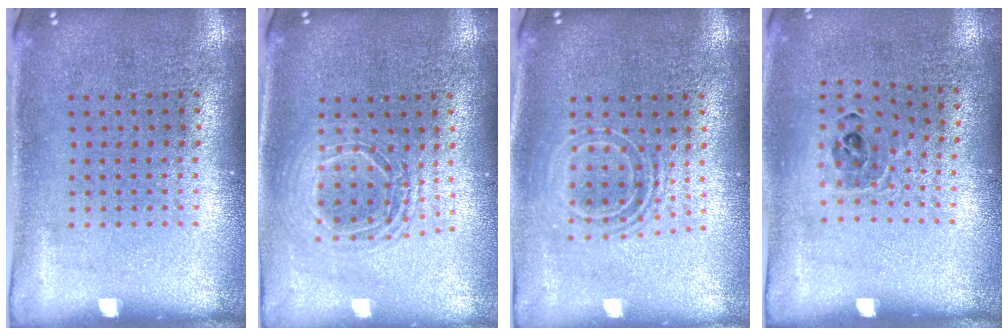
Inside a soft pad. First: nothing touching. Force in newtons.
{"total": 1.6, "press": 1.3, "slide": 0.9}
{"total": 1.7, "press": 1.3, "slide": 1.1}
{"total": 0.9, "press": 0.8, "slide": 0.4}